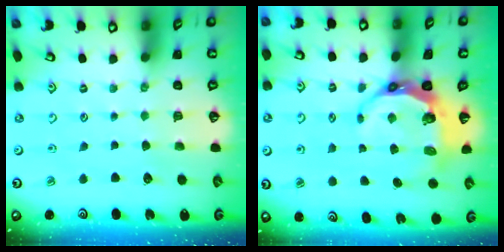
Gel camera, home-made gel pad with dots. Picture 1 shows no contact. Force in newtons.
{"total": 8.6, "press": 7.5, "slide": 4.2}